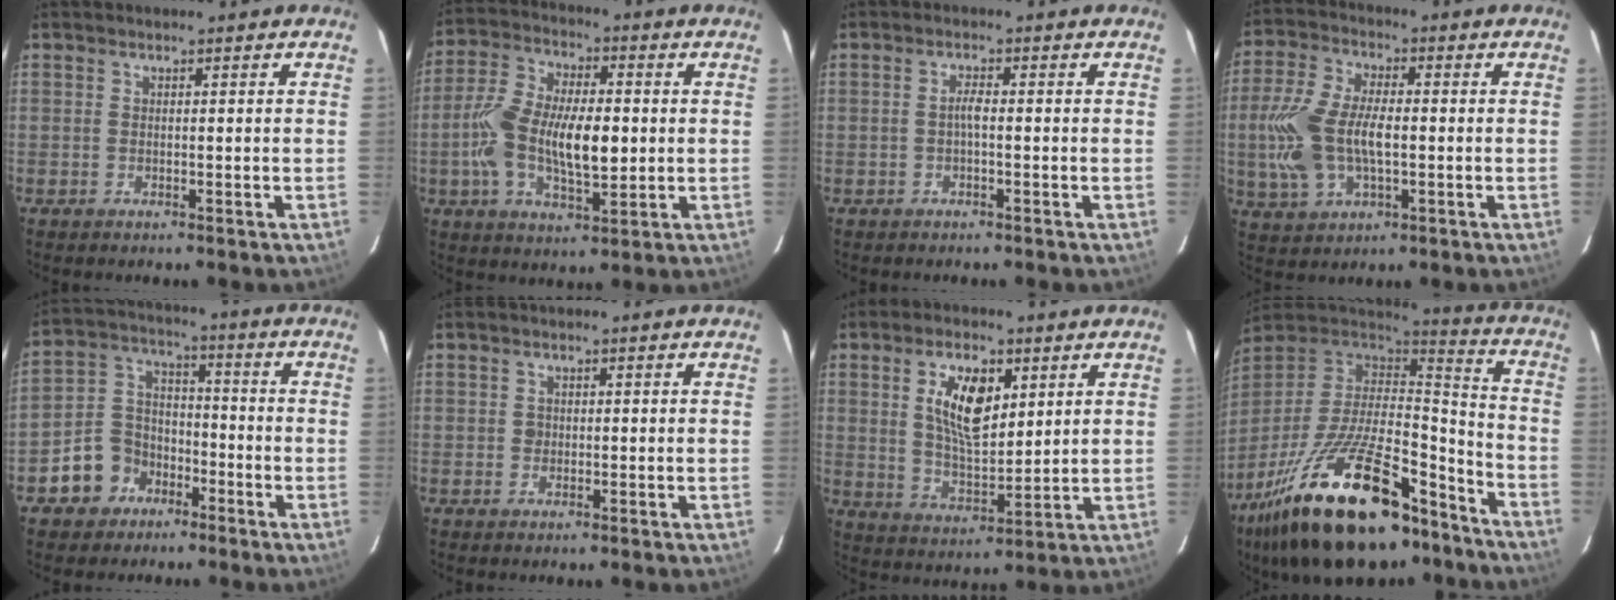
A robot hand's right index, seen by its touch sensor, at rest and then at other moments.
{"total": 15.2, "force": [-1.3, 6.7, 13.6], "torque": [-0.270, 0.002, -0.026]}
{"total": 1.5, "force": [-0.5, 0.2, 1.4], "torque": [-0.027, 0.006, -0.010]}
{"total": 13.6, "force": [-1.2, 7.3, 11.4], "torque": [-0.252, 0.006, -0.019]}
{"total": 9.2, "force": [-5.3, 7.2, 1.9], "torque": [-0.053, 0.043, -0.086]}
{"total": 1.0, "force": [-0.1, 1.0, 0.1], "torque": [0.002, 0.001, -0.001]}
{"total": 10.7, "force": [3.8, 5.1, 8.6], "torque": [-0.155, 0.006, 0.076]}
{"total": 31.5, "force": [-20.5, 12.1, 20.6], "torque": [-0.389, -0.026, -0.315]}